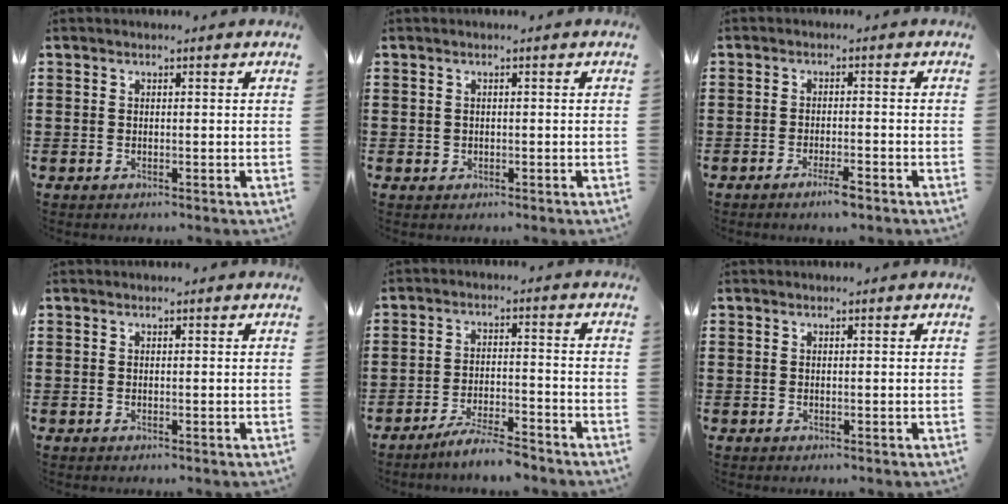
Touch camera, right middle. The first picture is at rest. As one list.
[{"total": 0.6, "force": [0.1, 0.6, 0.0], "torque": [-0.002, 0.005, 0.000]}, {"total": 2.9, "force": [-1.9, 0.5, 2.1], "torque": [-0.033, 0.002, -0.033]}, {"total": 0.0}, {"total": 5.0, "force": [-4.6, -0.1, 1.8], "torque": [-0.037, -0.004, -0.090]}, {"total": 0.0}]